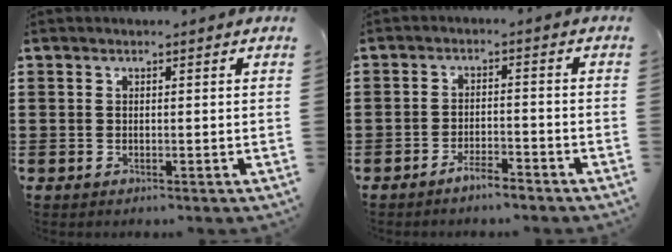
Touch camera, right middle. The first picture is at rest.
{"total": 2.9, "force": [-2.7, 0.4, 1.1], "torque": [-0.021, 0.006, -0.052]}